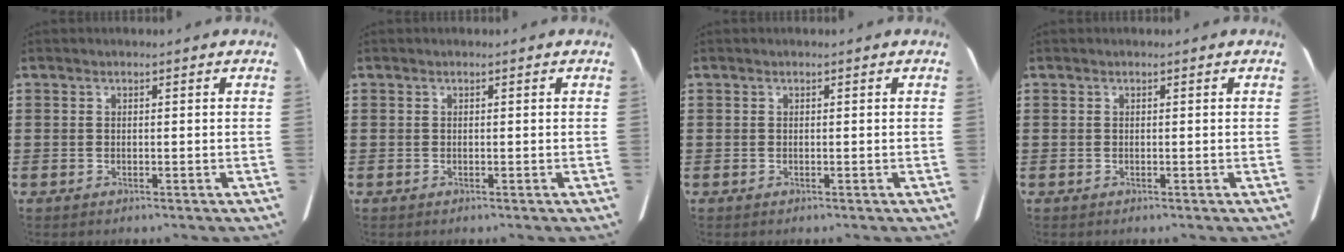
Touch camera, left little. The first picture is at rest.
{"total": 0.0}
{"total": 0.0}
{"total": 0.0}